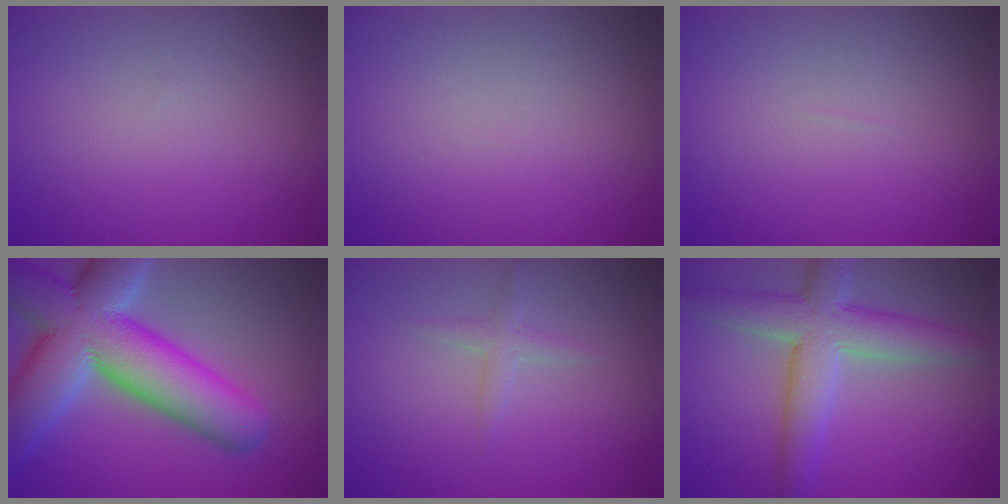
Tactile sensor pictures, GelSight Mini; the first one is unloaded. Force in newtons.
{"total": 0.0}
{"total": 0.0}
{"total": 13.6, "press": 13.5, "slide": 1.3}
{"total": 1.3, "press": 1.3, "slide": 0.1}
{"total": 6.6, "press": 6.5, "slide": 0.5}